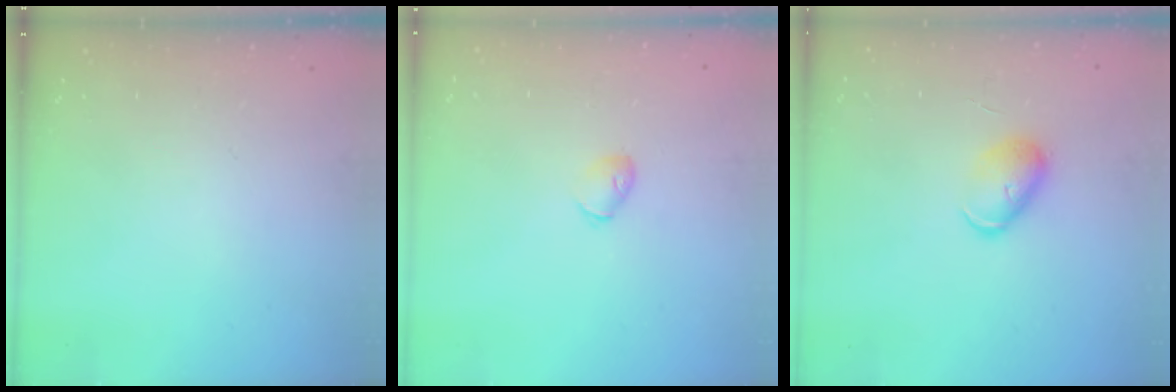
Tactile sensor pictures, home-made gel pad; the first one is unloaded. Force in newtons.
{"total": 4.1, "press": 4.0, "slide": 1.0}
{"total": 6.0, "press": 6.0, "slide": 0.2}